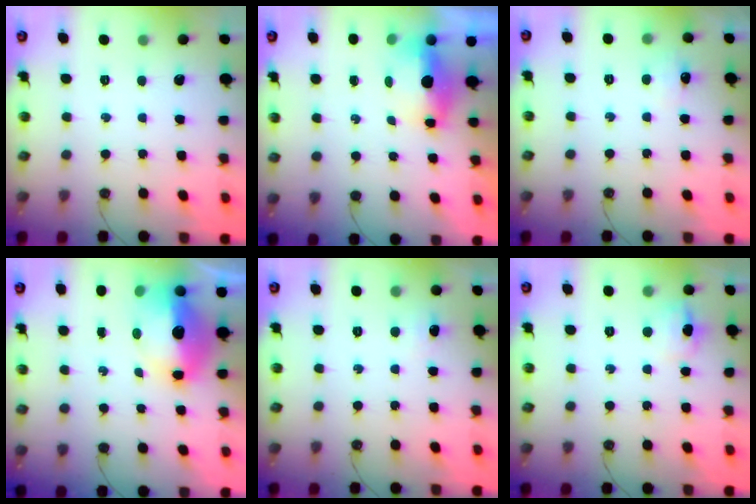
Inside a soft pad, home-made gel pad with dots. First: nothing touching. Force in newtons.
{"total": 5.6, "press": 5.6, "slide": 0.6}
{"total": 6.3, "press": 6.3, "slide": 0.8}
{"total": 14.5, "press": 13.9, "slide": 4.0}
{"total": 2.3, "press": 2.0, "slide": 1.0}
{"total": 8.1, "press": 8.1, "slide": 0.8}